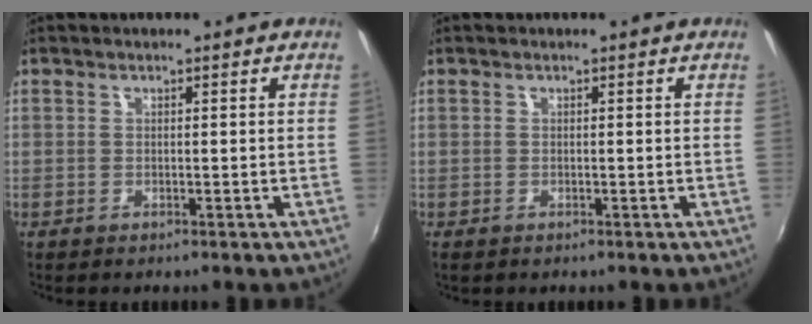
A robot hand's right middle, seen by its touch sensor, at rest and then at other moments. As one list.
[{"total": 0.0}]